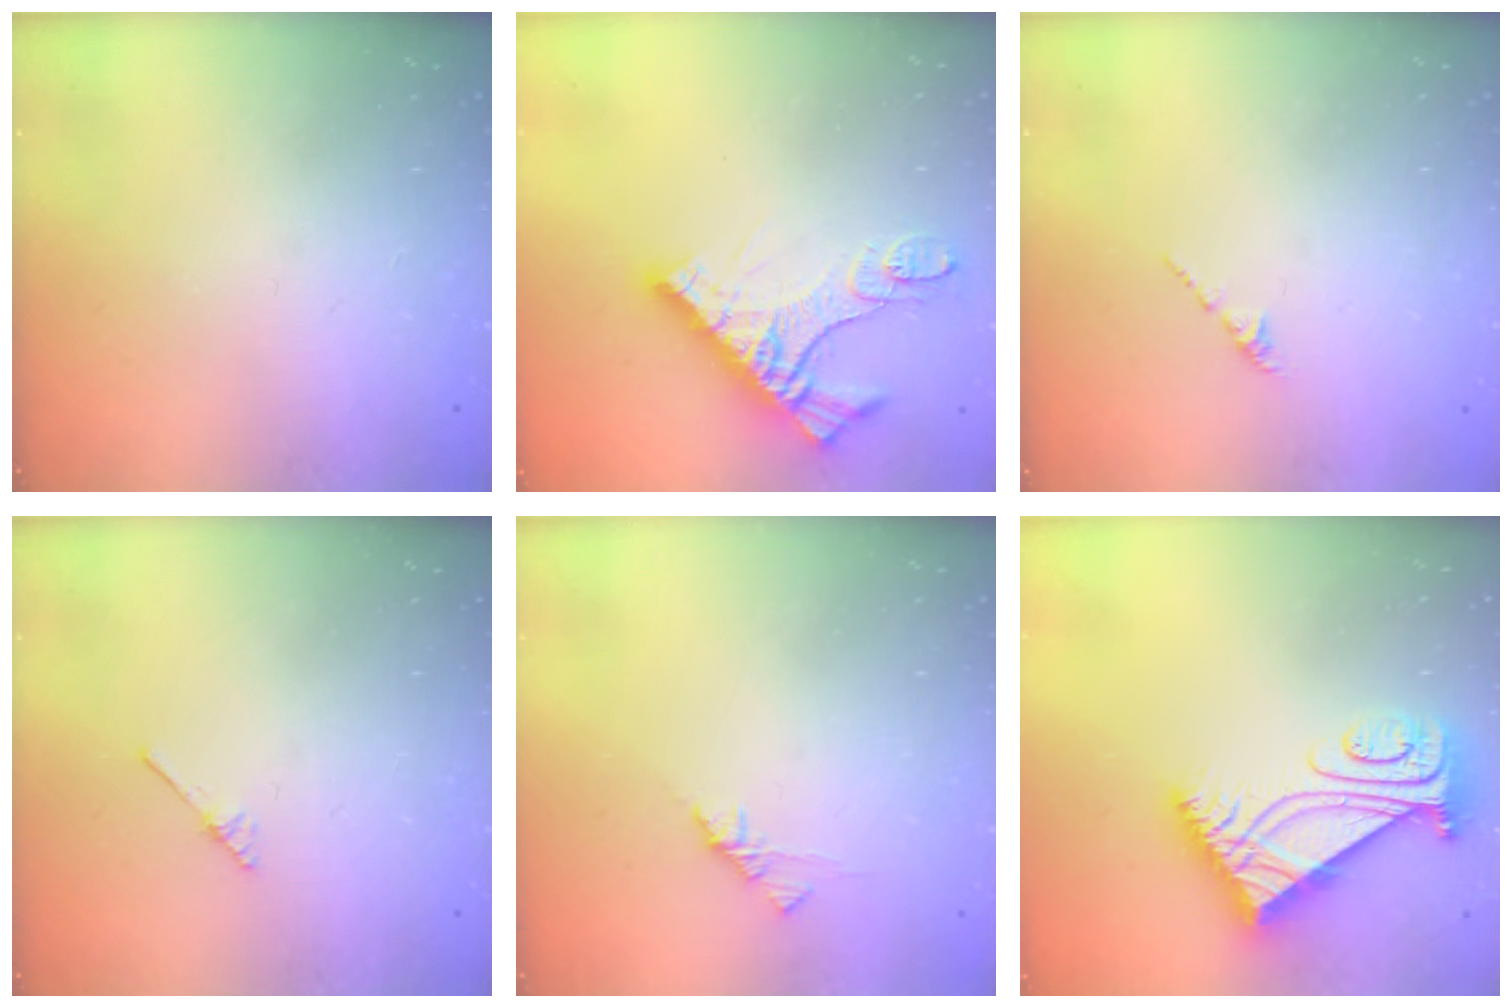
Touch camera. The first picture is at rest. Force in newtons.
{"total": 12.3, "press": 12.2, "slide": 1.2}
{"total": 1.6, "press": 1.5, "slide": 0.6}
{"total": 2.0, "press": 2.0, "slide": 0.2}
{"total": 1.9, "press": 1.7, "slide": 0.6}
{"total": 9.3, "press": 9.3, "slide": 1.0}